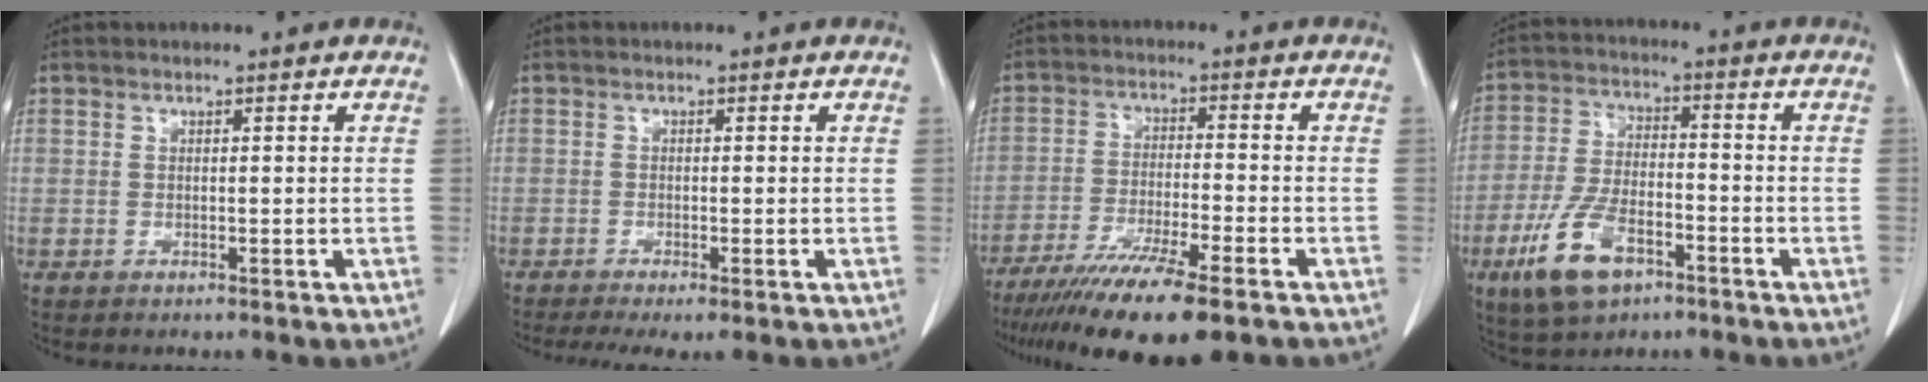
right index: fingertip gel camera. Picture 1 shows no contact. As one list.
[{"total": 4.7, "force": [-3.3, 0.8, 3.3], "torque": [-0.053, -0.014, -0.053]}, {"total": 14.5, "force": [-10.5, 1.2, 9.9], "torque": [-0.174, -0.038, -0.173]}, {"total": 11.2, "force": [-6.0, 4.8, 8.1], "torque": [-0.179, -0.003, -0.109]}]